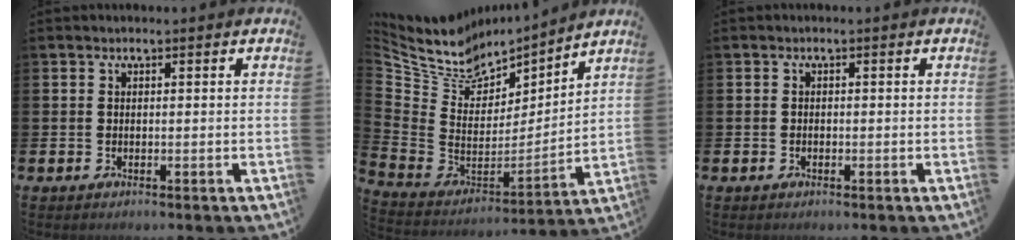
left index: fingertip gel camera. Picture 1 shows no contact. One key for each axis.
{"total": 8.2, "fx": 7.0, "fy": 4.2, "fz": 0.5, "tx": -0.071, "ty": -0.055, "tz": 0.130}
{"total": 0.6, "fx": -0.3, "fy": 0.4, "fz": 0.2, "tx": -0.013, "ty": 0.006, "tz": -0.006}